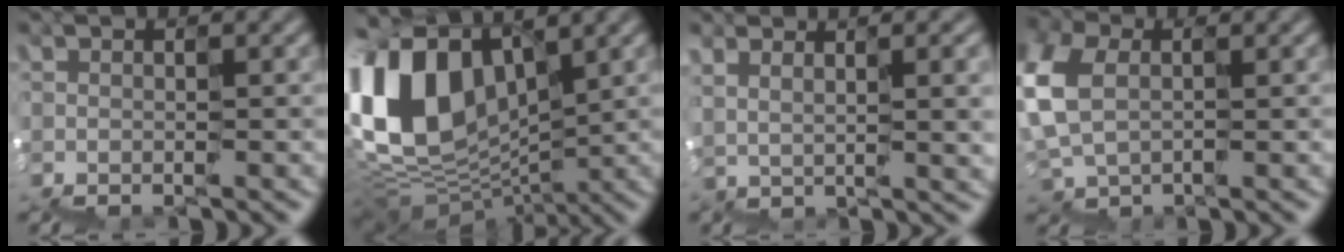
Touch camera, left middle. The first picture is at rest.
{"total": 9.8, "force": [2.9, 7.1, 6.1], "torque": [-0.156, 0.023, 0.044]}
{"total": 6.0, "force": [2.8, 2.0, 4.9], "torque": [-0.041, 0.026, 0.056]}
{"total": 3.4, "force": [0.5, 3.0, 1.6], "torque": [-0.082, 0.014, 0.004]}